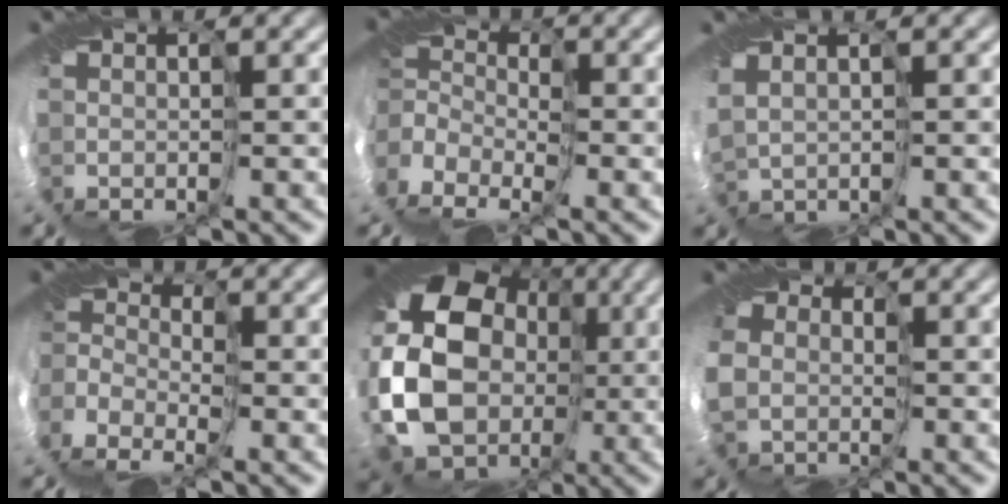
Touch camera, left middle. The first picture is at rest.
{"total": 6.9, "force": [-5.4, 3.8, 1.8], "torque": [-0.016, -0.031, -0.113]}
{"total": 1.5, "force": [-0.4, 0.7, 1.3], "torque": [-0.028, -0.009, -0.010]}
{"total": 4.9, "force": [-4.0, 2.6, 1.3], "torque": [0.013, -0.014, -0.092]}
{"total": 16.9, "force": [-2.0, 13.7, 9.8], "torque": [-0.180, -0.016, -0.074]}
{"total": 2.3, "force": [-0.9, 2.0, 0.5], "torque": [-0.007, -0.023, -0.024]}